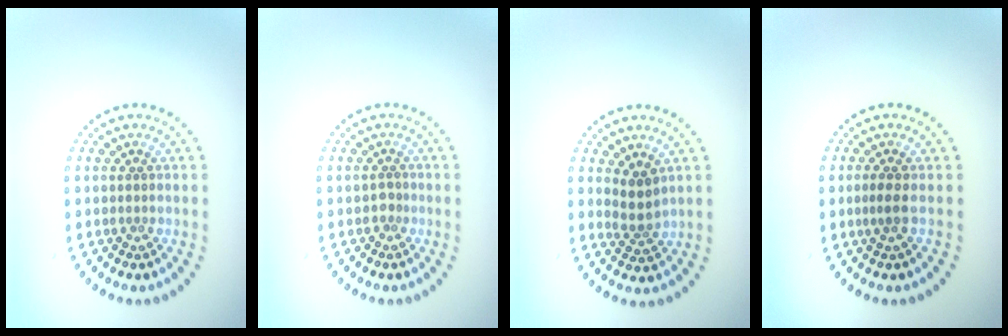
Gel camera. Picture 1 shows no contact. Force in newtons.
{"total": 0.9, "press": 0.6, "slide": 0.7}
{"total": 2.2, "press": 1.8, "slide": 1.3}
{"total": 1.3, "press": 1.0, "slide": 0.8}